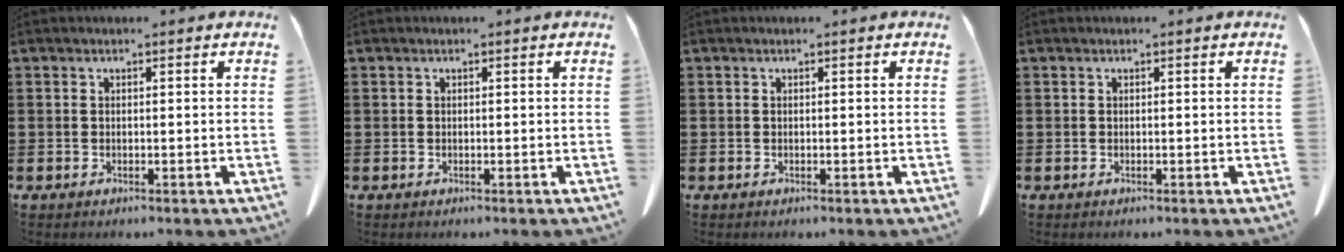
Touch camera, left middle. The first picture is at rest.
{"total": 0.0}
{"total": 0.0}
{"total": 0.0}